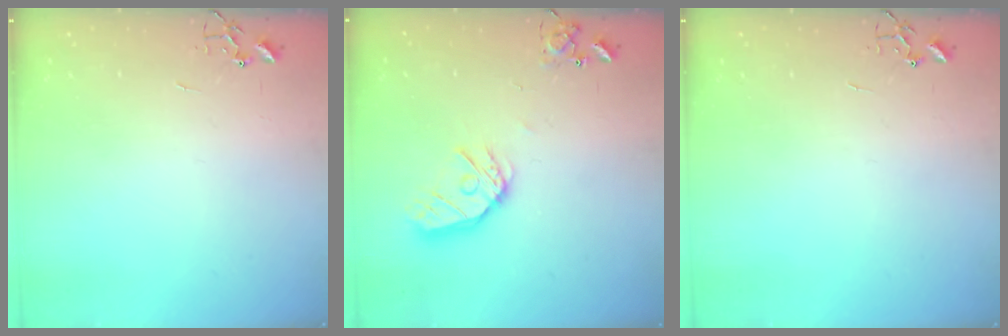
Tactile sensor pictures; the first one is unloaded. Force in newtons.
{"total": 14.1, "press": 14.0, "slide": 1.7}
{"total": 0.0}